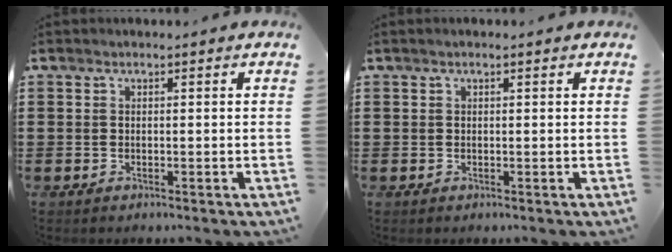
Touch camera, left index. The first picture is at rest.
{"total": 0.5, "force": [0.3, 0.1, 0.5], "torque": [-0.009, 0.001, 0.005]}